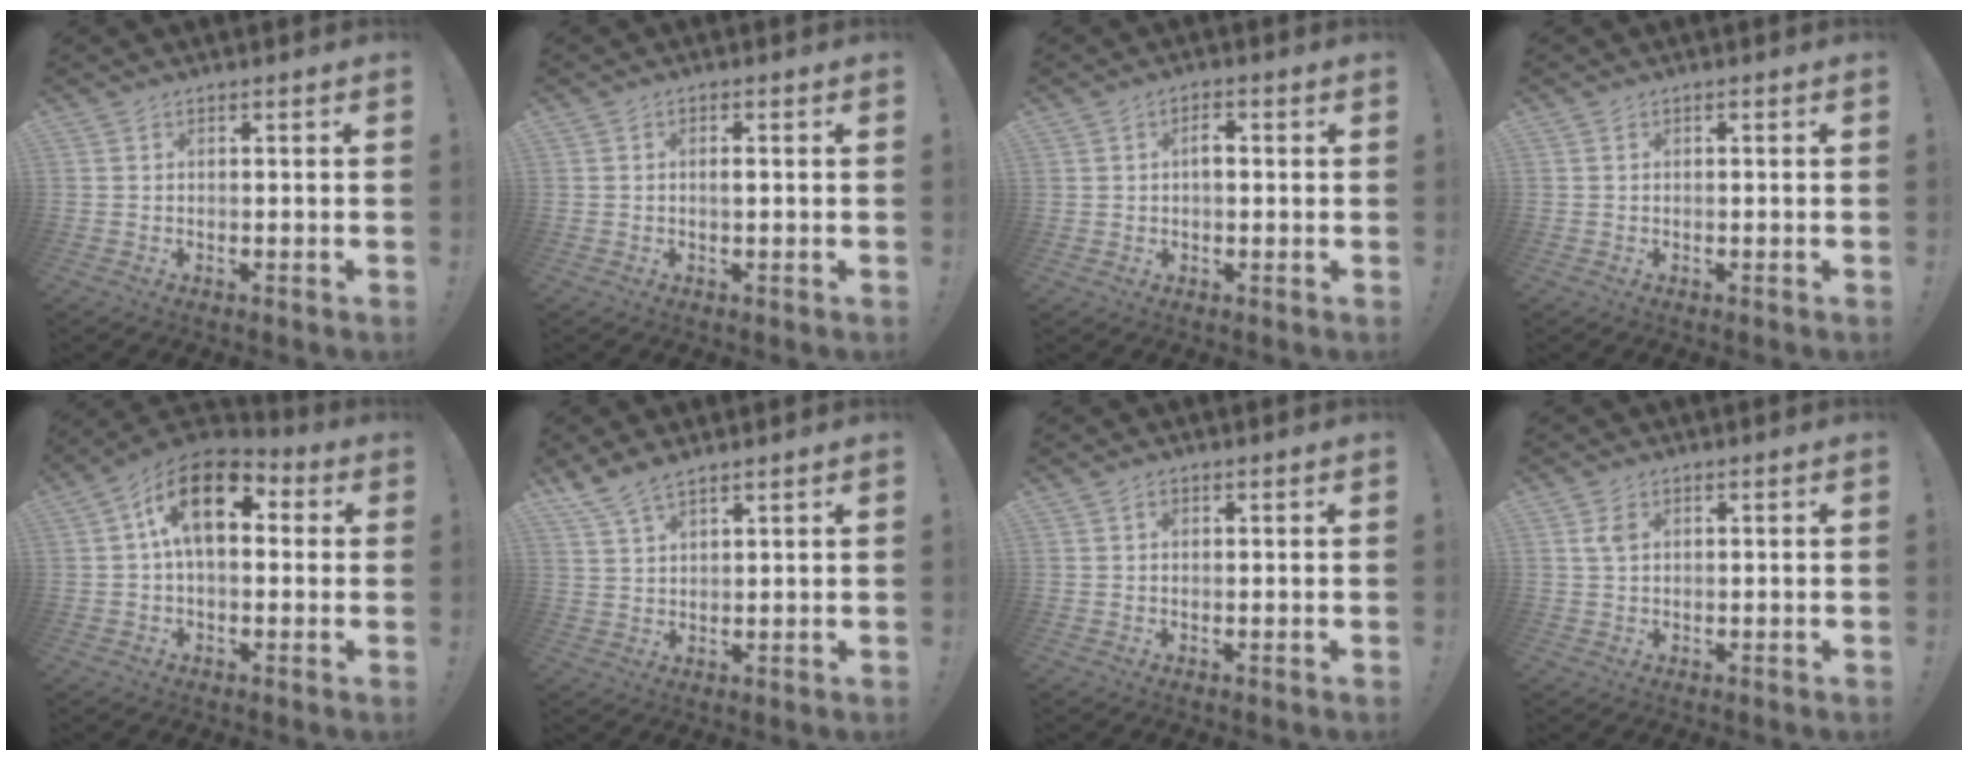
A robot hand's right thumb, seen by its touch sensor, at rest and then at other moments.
{"total": 1.1, "force": [0.0, 0.2, 1.1], "torque": [-0.016, 0.000, -0.003]}
{"total": 4.2, "force": [0.6, 3.6, 2.2], "torque": [-0.021, -0.002, 0.004]}
{"total": 0.0}
{"total": 14.9, "force": [4.9, 8.2, 11.5], "torque": [-0.192, -0.004, 0.088]}
{"total": 5.7, "force": [4.8, 1.6, 2.7], "torque": [-0.062, -0.022, 0.093]}
{"total": 0.6, "force": [0.2, 0.6, 0.2], "torque": [-0.005, 0.002, 0.003]}
{"total": 3.0, "force": [1.0, 1.9, 2.1], "torque": [-0.039, 0.005, 0.018]}